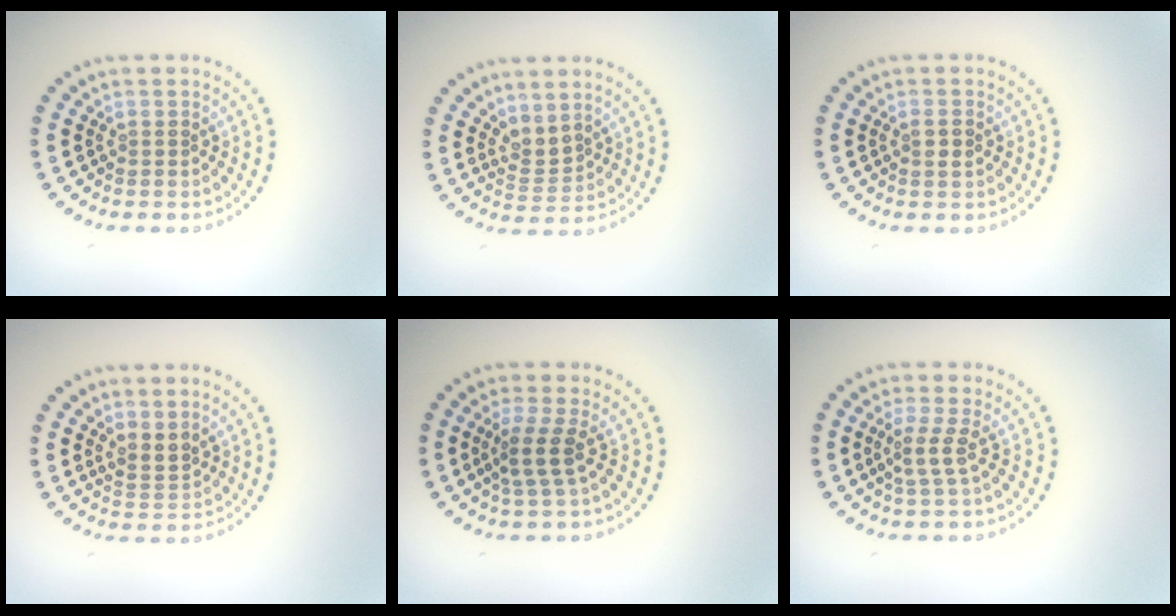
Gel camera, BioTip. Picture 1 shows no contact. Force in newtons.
{"total": 2.0, "press": 1.4, "slide": 1.4}
{"total": 1.1, "press": 1.0, "slide": 0.3}
{"total": 2.0, "press": 1.4, "slide": 1.4}
{"total": 2.5, "press": 1.9, "slide": 1.7}
{"total": 2.1, "press": 1.5, "slide": 1.4}